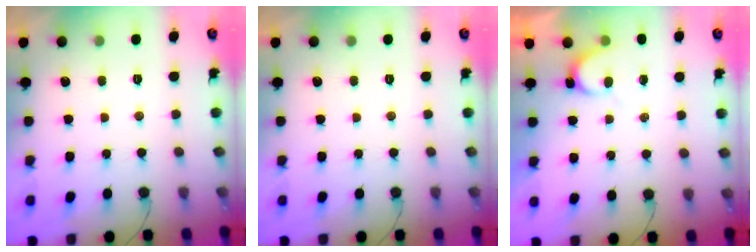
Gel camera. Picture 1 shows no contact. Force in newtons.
{"total": 0.0}
{"total": 5.4, "press": 5.3, "slide": 0.4}